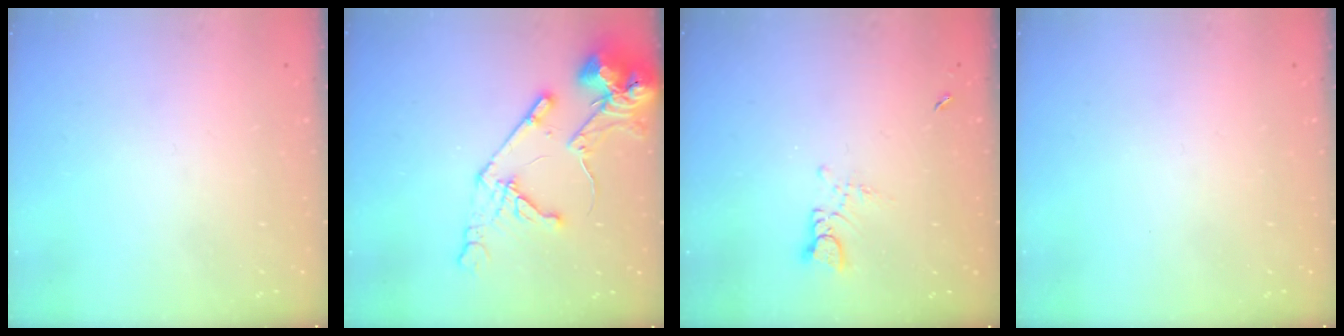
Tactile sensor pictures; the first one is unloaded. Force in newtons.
{"total": 14.5, "press": 14.4, "slide": 1.8}
{"total": 2.9, "press": 2.9, "slide": 0.2}
{"total": 0.0}